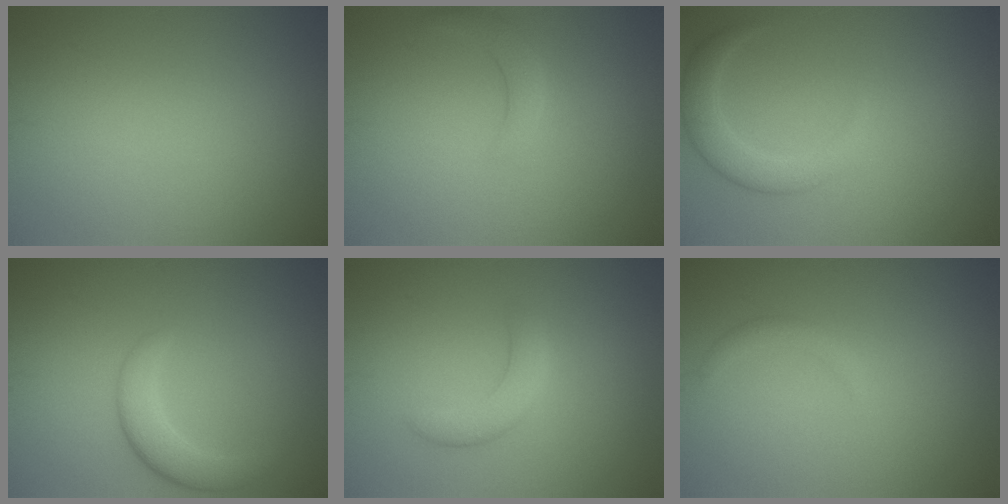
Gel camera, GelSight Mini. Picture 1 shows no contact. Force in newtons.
{"total": 1.9, "press": 1.9, "slide": 0.1}
{"total": 2.7, "press": 2.7, "slide": 0.1}
{"total": 2.8, "press": 2.7, "slide": 0.3}
{"total": 2.6, "press": 2.6, "slide": 0.1}
{"total": 1.0, "press": 1.0, "slide": 0.2}